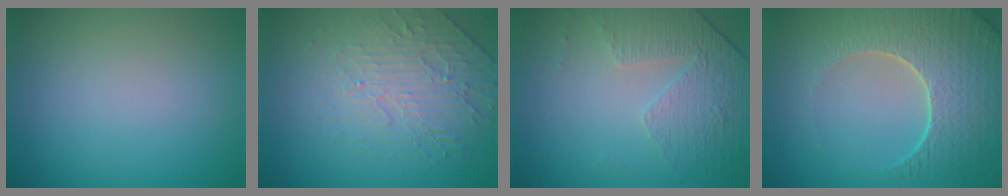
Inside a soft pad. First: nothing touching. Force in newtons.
{"total": 4.5, "press": 3.3, "slide": 3.0}
{"total": 4.7, "press": 3.1, "slide": 3.5}
{"total": 6.6, "press": 5.4, "slide": 3.8}